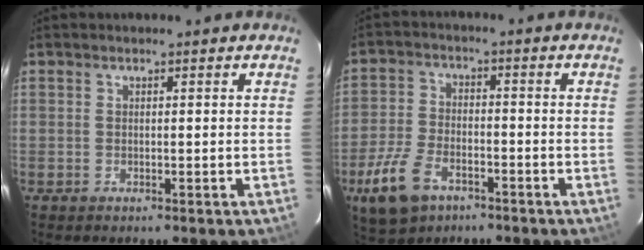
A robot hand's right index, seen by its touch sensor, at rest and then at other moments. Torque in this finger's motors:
{"motor_torque": [0.55, -0.55, 0.33, 0.05]}